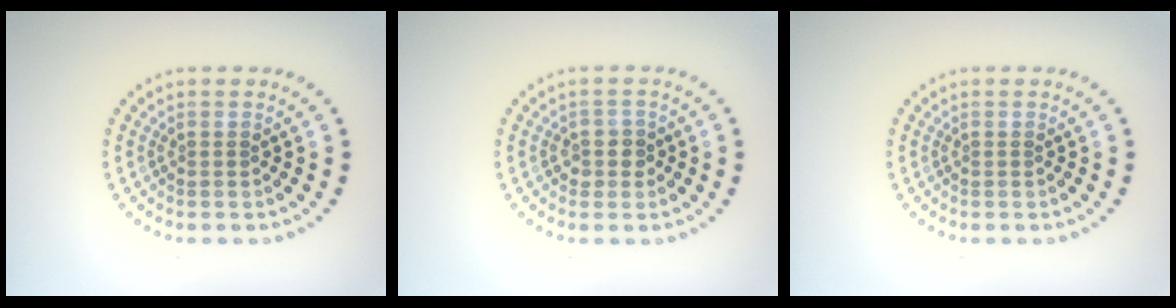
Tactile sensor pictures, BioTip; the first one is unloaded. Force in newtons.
{"total": 1.7, "press": 1.5, "slide": 0.9}
{"total": 0.0}